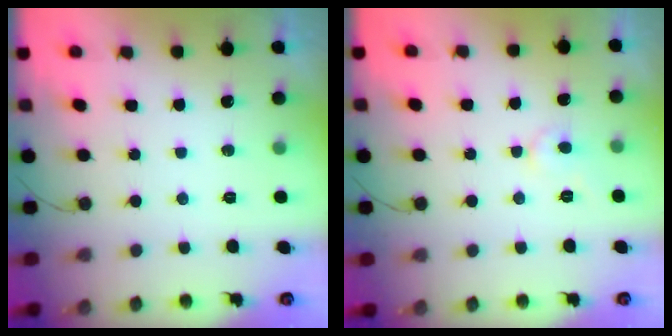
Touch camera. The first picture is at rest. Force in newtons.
{"total": 4.0, "press": 3.9, "slide": 0.3}